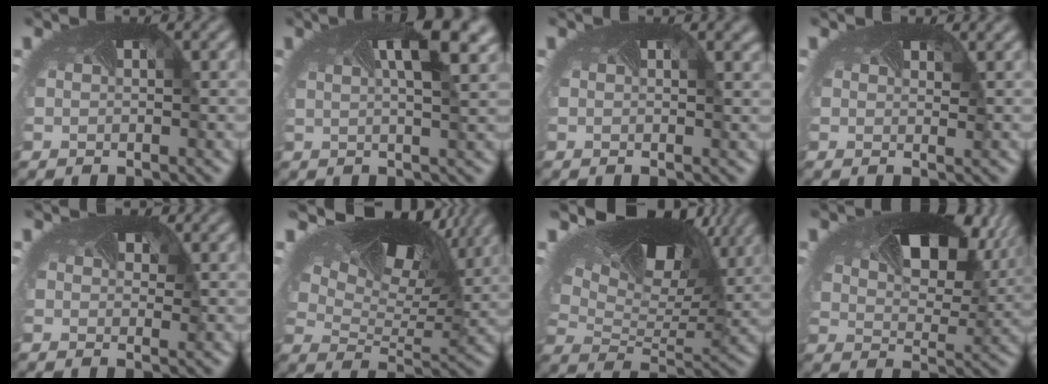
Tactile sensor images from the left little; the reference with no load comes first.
{"total": 6.4, "force": [2.7, 2.0, 5.5], "torque": [-0.073, 0.005, 0.037]}
{"total": 1.5, "force": [0.9, 0.7, 1.1], "torque": [-0.008, 0.007, -0.001]}
{"total": 0.7, "force": [0.7, -0.1, 0.1], "torque": [-0.004, -0.007, 0.009]}
{"total": 0.8, "force": [0.7, 0.4, 0.0], "torque": [-0.006, -0.008, 0.010]}
{"total": 10.2, "force": [7.3, 4.3, 5.7], "torque": [-0.128, 0.005, 0.129]}
{"total": 10.7, "force": [6.8, 5.1, 6.4], "torque": [-0.132, 0.003, 0.121]}
{"total": 8.2, "force": [3.8, 4.4, 5.7], "torque": [-0.104, -0.005, 0.066]}